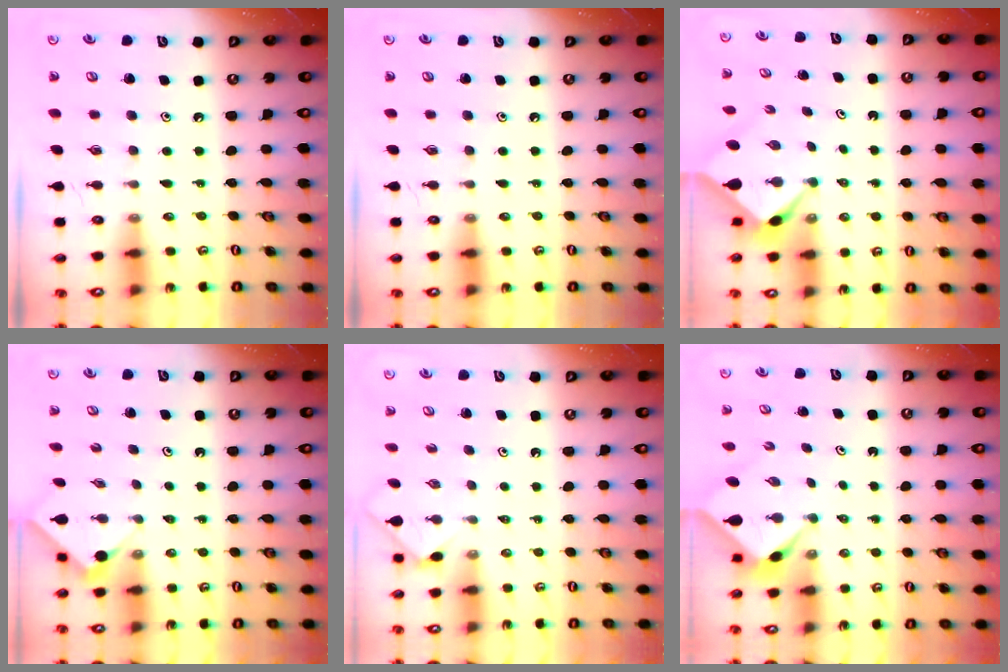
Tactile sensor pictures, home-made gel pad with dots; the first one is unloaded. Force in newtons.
{"total": 0.0}
{"total": 2.6, "press": 2.6, "slide": 0.3}
{"total": 3.0, "press": 3.0, "slide": 0.4}
{"total": 1.8, "press": 1.7, "slide": 0.4}
{"total": 2.1, "press": 2.1, "slide": 0.3}